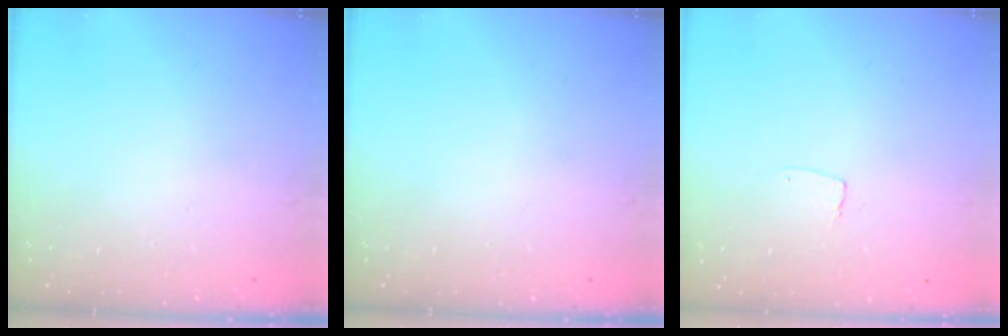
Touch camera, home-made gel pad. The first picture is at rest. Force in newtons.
{"total": 0.0}
{"total": 3.5, "press": 3.5, "slide": 0.3}